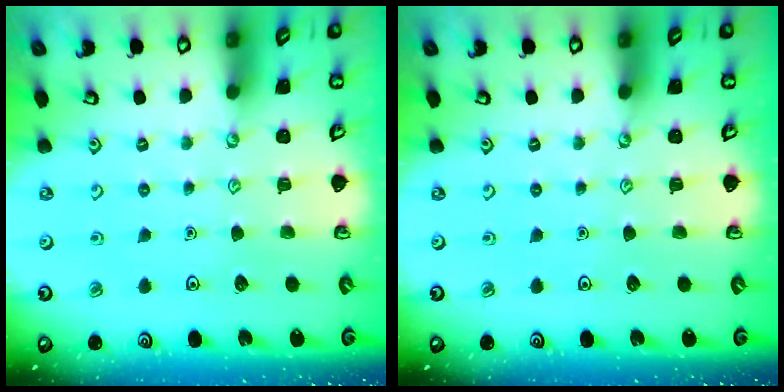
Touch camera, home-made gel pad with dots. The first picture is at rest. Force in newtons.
{"total": 0.0}